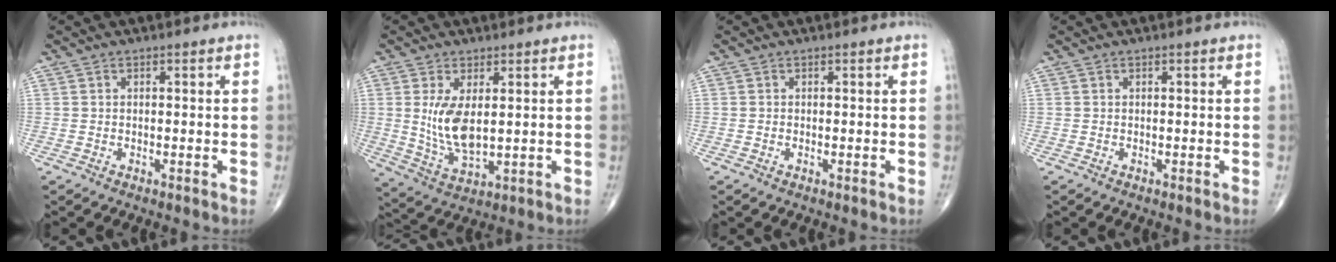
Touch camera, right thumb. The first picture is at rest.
{"total": 8.8, "force": [1.4, 4.0, 7.7], "torque": [-0.150, -0.021, 0.041]}
{"total": 0.0}
{"total": 0.0}